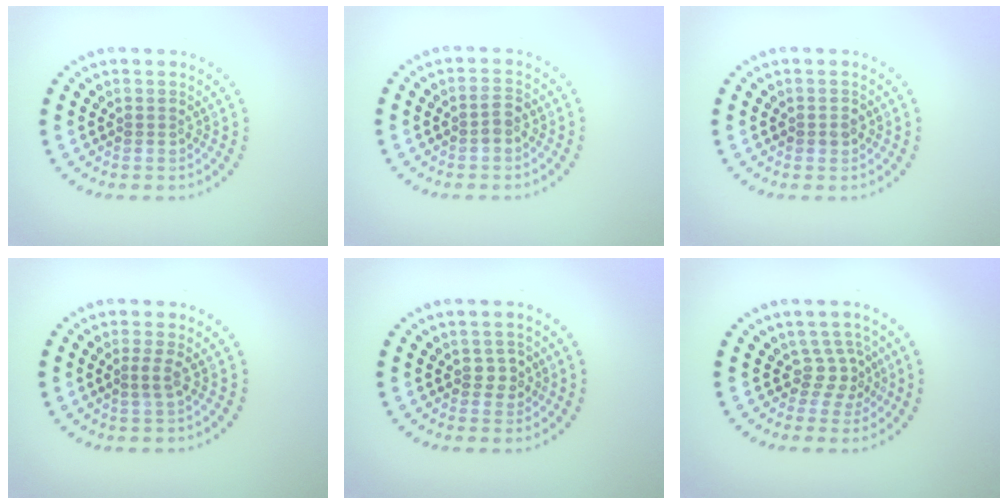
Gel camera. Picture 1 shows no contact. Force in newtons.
{"total": 1.5, "press": 1.5, "slide": 0.2}
{"total": 0.9, "press": 0.9, "slide": 0.2}
{"total": 1.2, "press": 1.0, "slide": 0.6}
{"total": 1.5, "press": 1.4, "slide": 0.5}
{"total": 2.2, "press": 1.6, "slide": 1.6}